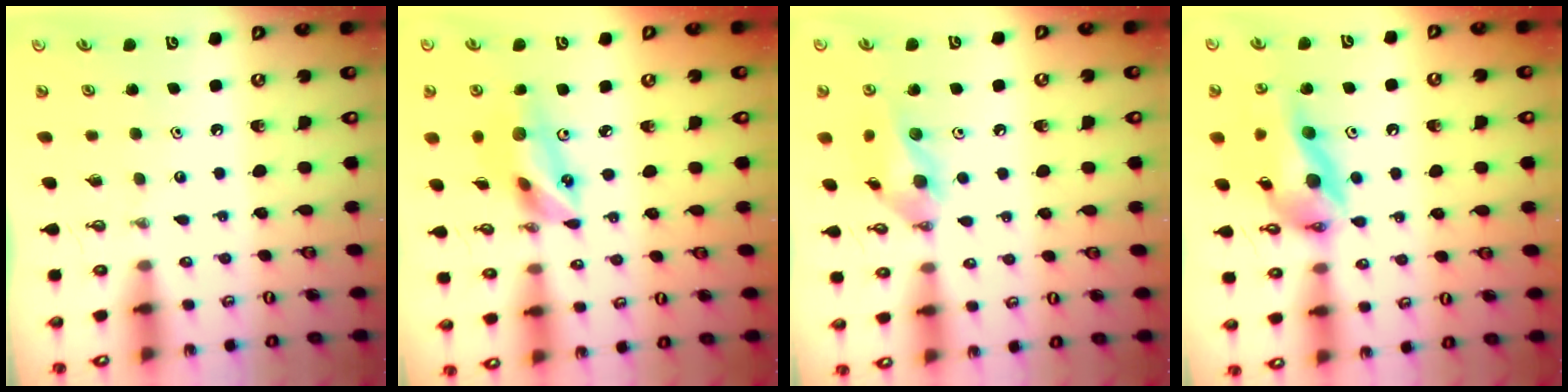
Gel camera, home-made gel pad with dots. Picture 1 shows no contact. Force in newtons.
{"total": 14.8, "press": 14.5, "slide": 3.1}
{"total": 12.2, "press": 12.0, "slide": 2.0}
{"total": 16.7, "press": 16.5, "slide": 2.6}